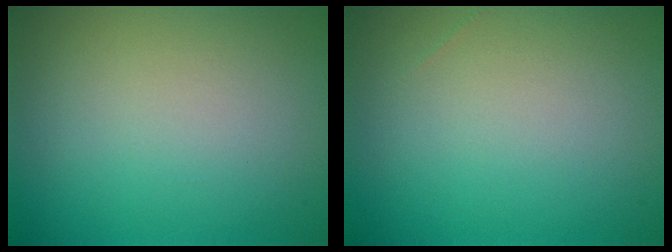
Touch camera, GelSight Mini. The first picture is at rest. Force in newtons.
{"total": 0.0}